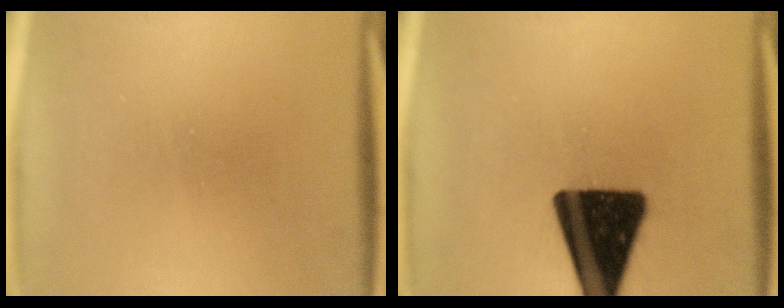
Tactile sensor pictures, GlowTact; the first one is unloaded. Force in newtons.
{"total": 19.4}